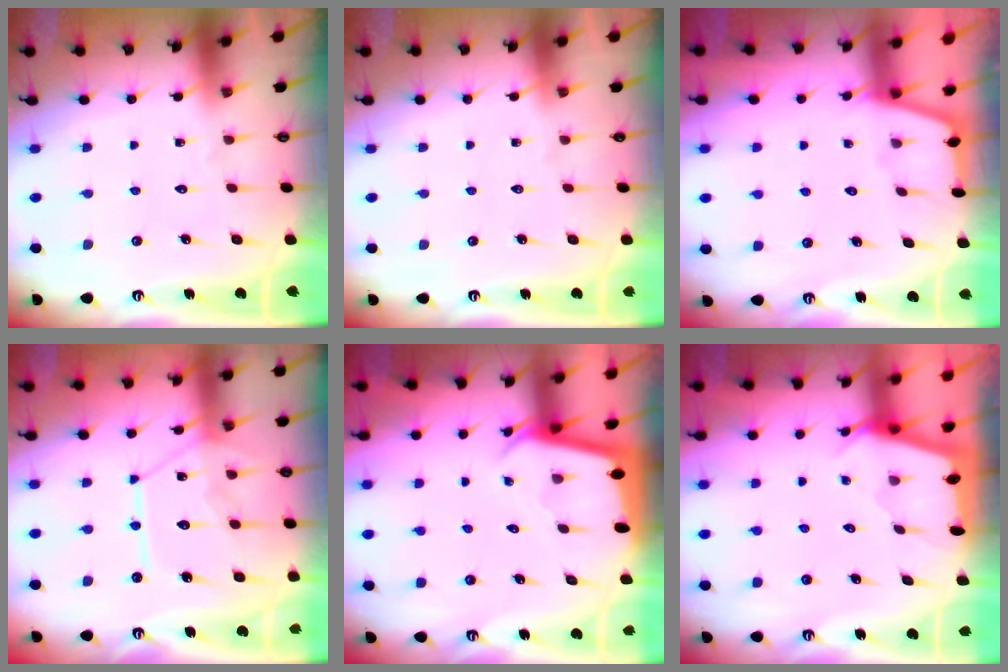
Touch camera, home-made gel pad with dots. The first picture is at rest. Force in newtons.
{"total": 0.0}
{"total": 1.2, "press": 1.1, "slide": 0.3}
{"total": 13.9, "press": 13.8, "slide": 1.6}
{"total": 2.0, "press": 2.0, "slide": 0.1}
{"total": 2.2, "press": 2.2, "slide": 0.3}